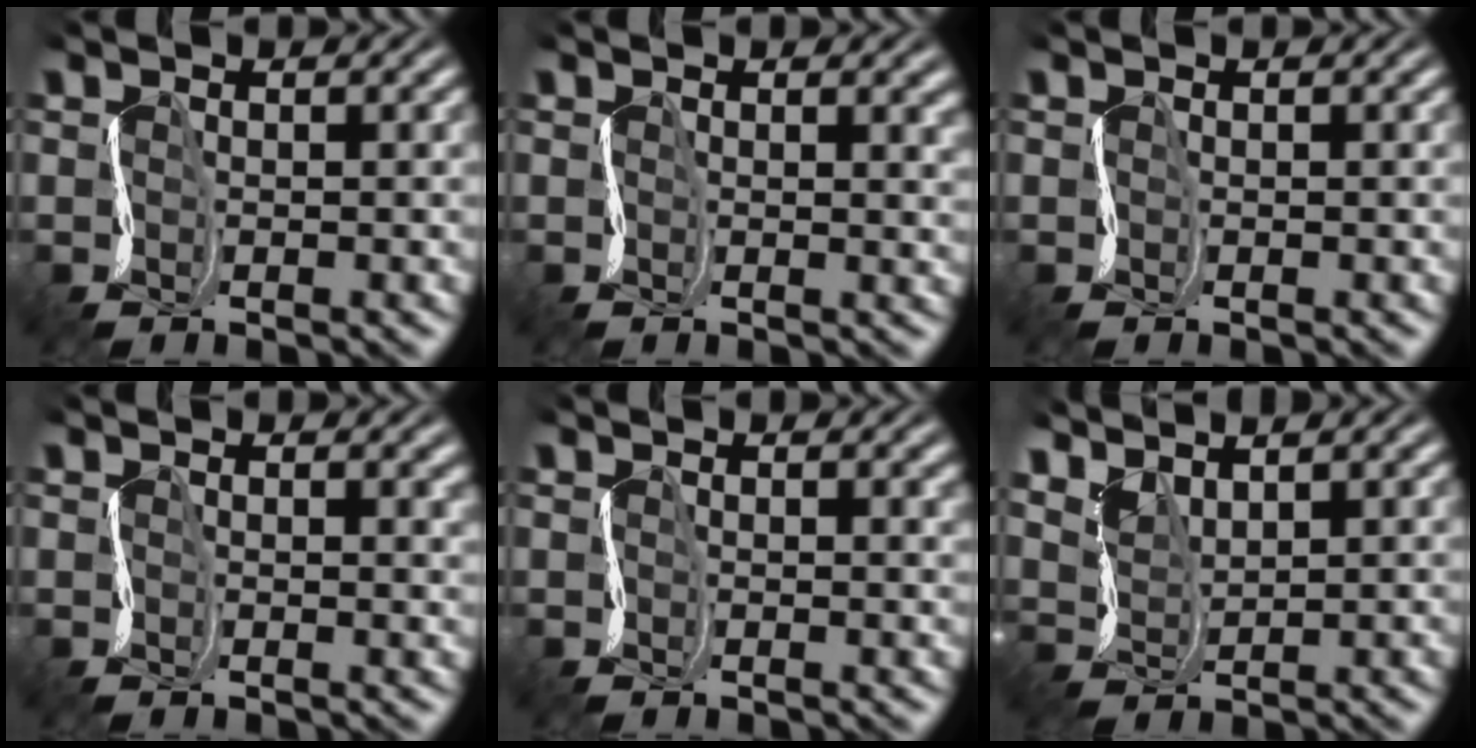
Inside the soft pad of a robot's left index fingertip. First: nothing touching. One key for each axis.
{"total": 2.5, "fx": 0.9, "fy": 1.3, "fz": 1.9, "tx": -0.005, "ty": 0.004, "tz": 0.010}
{"total": 0.0}
{"total": 2.0, "fx": 0.8, "fy": 1.1, "fz": 1.6, "tx": -0.004, "ty": 0.005, "tz": 0.008}
{"total": 1.1, "fx": 0.5, "fy": 0.6, "fz": 0.8, "tx": -0.002, "ty": 0.004, "tz": 0.006}
{"total": 3.5, "fx": 3.4, "fy": 0.8, "fz": 0.2, "tx": -0.019, "ty": 0.004, "tz": 0.069}